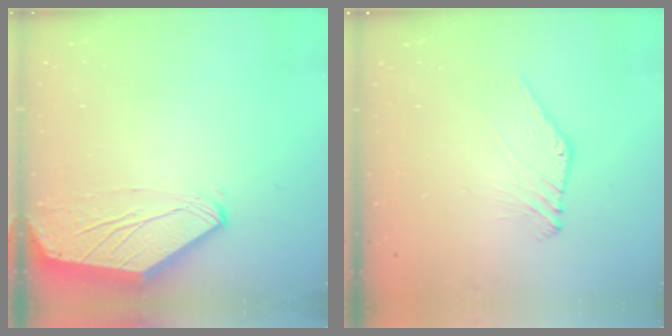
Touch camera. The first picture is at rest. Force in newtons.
{"total": 2.1, "press": 2.1, "slide": 0.1}